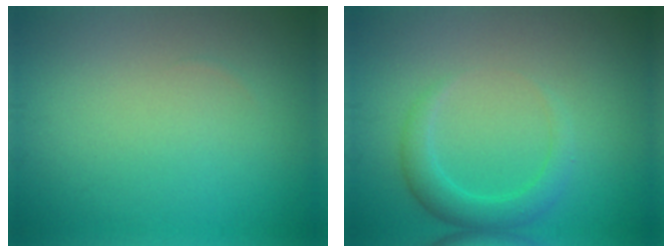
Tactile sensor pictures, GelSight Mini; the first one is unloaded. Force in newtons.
{"total": 2.5, "press": 2.5, "slide": 0.2}